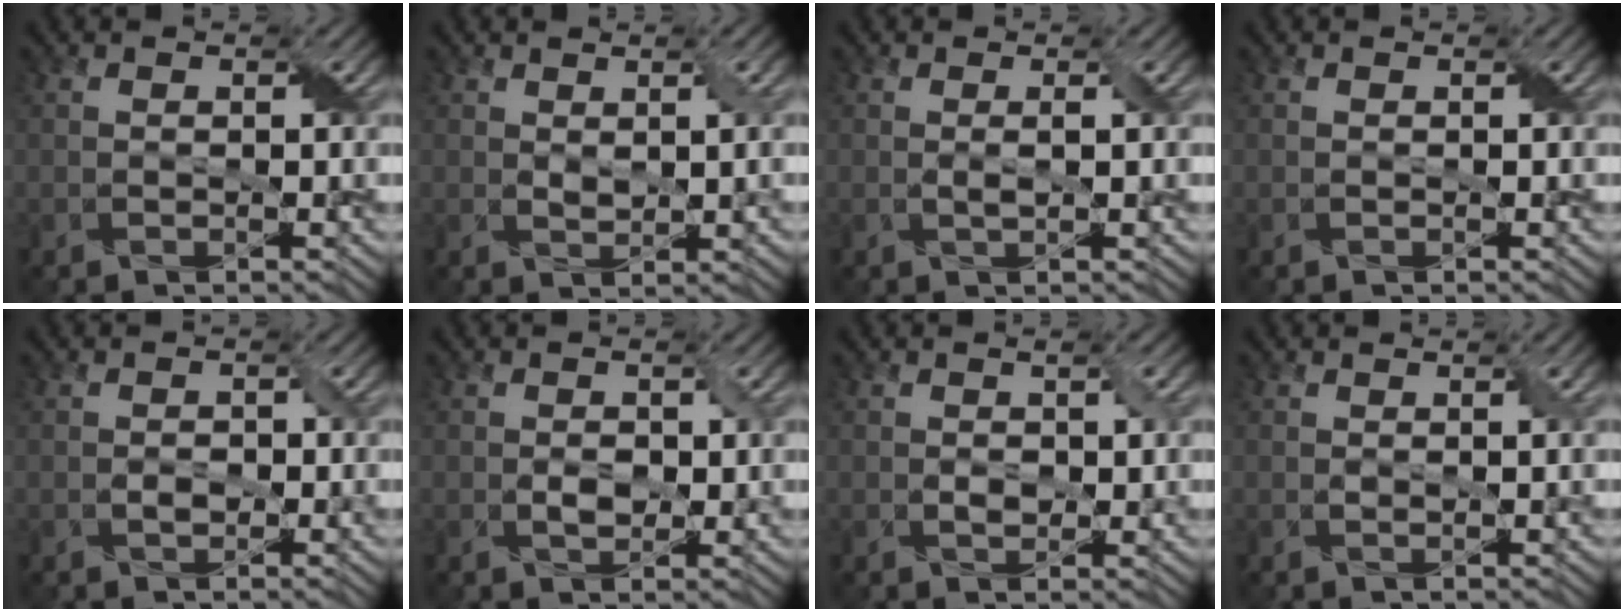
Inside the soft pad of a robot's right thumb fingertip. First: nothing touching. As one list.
[{"total": 2.0, "force": [0.8, 0.8, 1.7], "torque": [-0.034, 0.000, 0.020]}, {"total": 0.9, "force": [0.2, 0.0, 0.8], "torque": [-0.021, 0.003, 0.002]}, {"total": 0.0}, {"total": 1.5, "force": [-0.3, 1.1, 1.0], "torque": [-0.018, -0.002, -0.006]}, {"total": 2.4, "force": [-0.1, 1.5, 1.9], "torque": [-0.037, -0.004, 0.002]}, {"total": 2.1, "force": [0.2, 1.2, 1.7], "torque": [-0.032, -0.004, 0.007]}, {"total": 1.1, "force": [0.4, 0.2, 1.0], "torque": [-0.020, 0.001, 0.008]}]